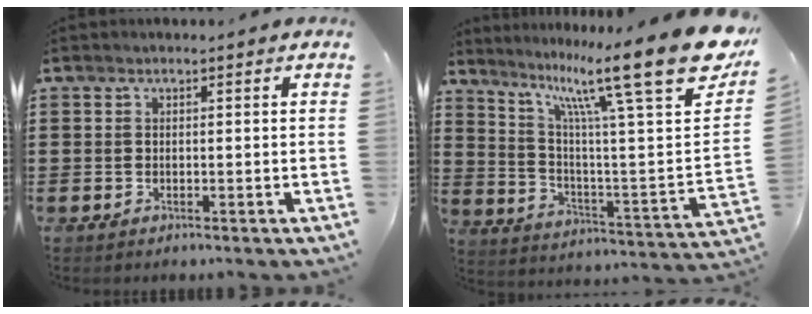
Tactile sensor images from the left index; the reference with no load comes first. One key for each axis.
{"total": 18.2, "fx": 12.0, "fy": 1.7, "fz": 13.7, "tx": -0.254, "ty": -0.073, "tz": 0.183}